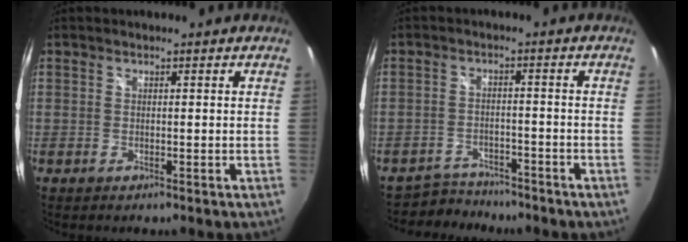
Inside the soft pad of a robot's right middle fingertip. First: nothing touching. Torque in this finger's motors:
{"motor_torque": [-0.40, -0.27, -0.08, -0.03]}